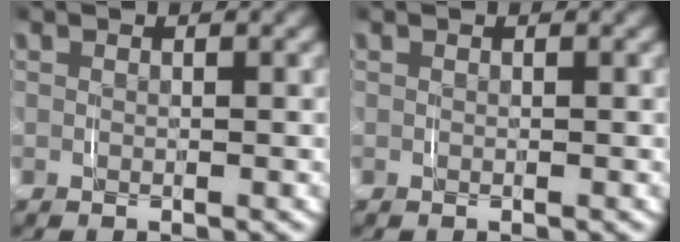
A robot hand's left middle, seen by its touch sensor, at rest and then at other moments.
{"total": 0.0}